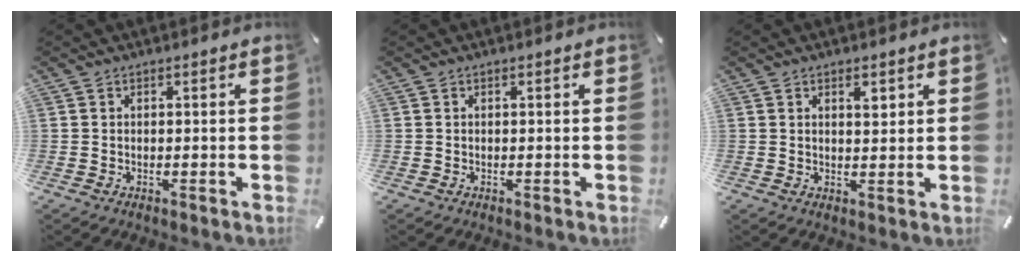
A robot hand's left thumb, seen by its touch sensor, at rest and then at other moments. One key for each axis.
{"total": 0.0}
{"total": 2.6, "fx": 1.6, "fy": 1.2, "fz": 1.7, "tx": -0.014, "ty": -0.009, "tz": 0.022}